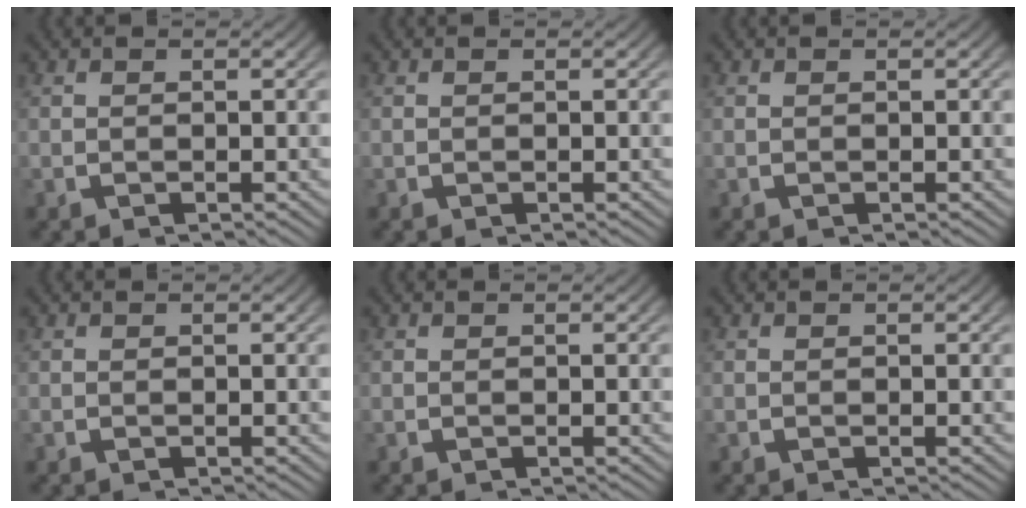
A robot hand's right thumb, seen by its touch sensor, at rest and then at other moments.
{"total": 0.0}
{"total": 0.0}
{"total": 0.0}
{"total": 0.0}
{"total": 0.0}